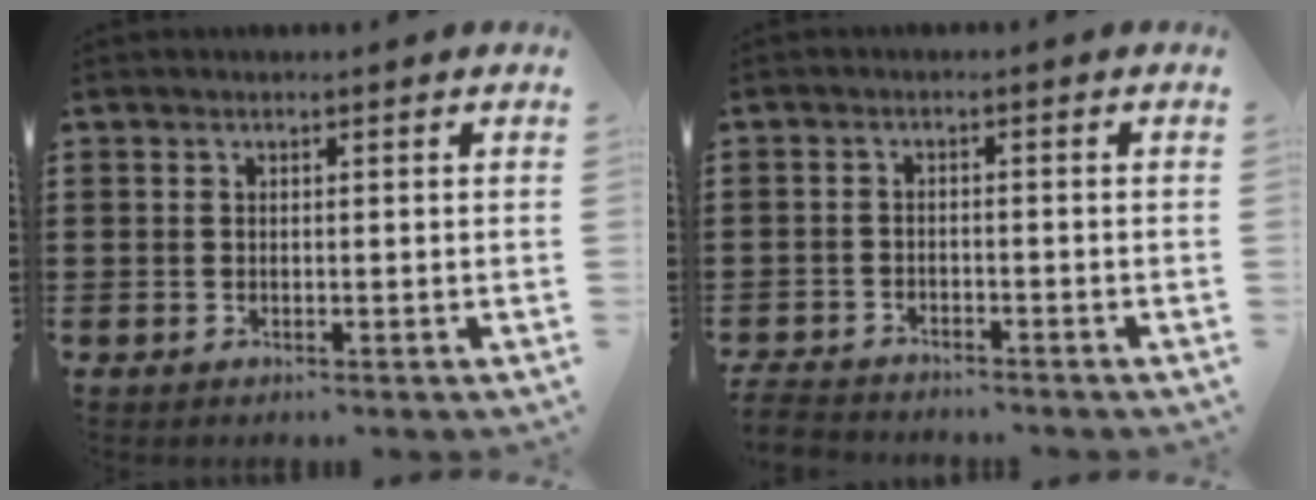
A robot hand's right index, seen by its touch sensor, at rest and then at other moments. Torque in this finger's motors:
{"motor_torque": [-2.12, 0.02, -1.05, 0.00]}